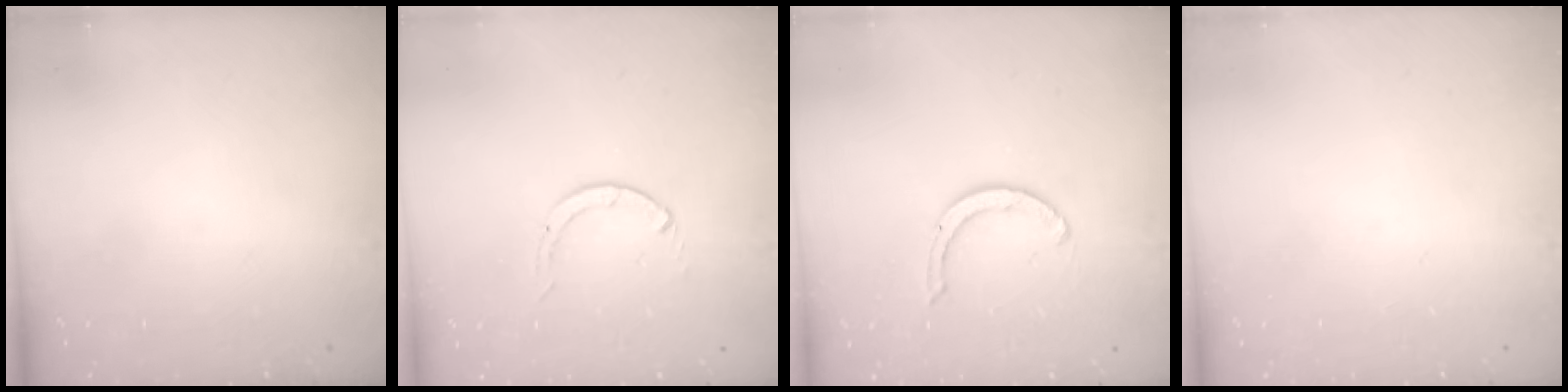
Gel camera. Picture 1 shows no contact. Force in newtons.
{"total": 0.0}
{"total": 4.2, "press": 4.2, "slide": 0.3}
{"total": 0.0}